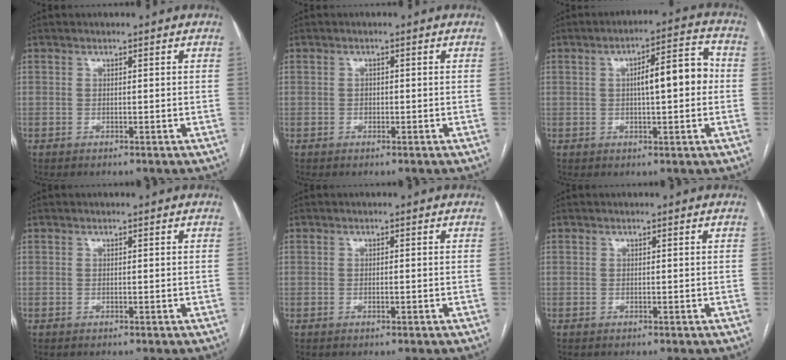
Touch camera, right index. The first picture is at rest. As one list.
[{"total": 0.8, "force": [-0.1, 0.7, 0.4], "torque": [-0.005, 0.002, -0.003]}, {"total": 8.6, "force": [0.5, 2.1, 8.3], "torque": [-0.123, 0.029, 0.007]}, {"total": 0.0}, {"total": 0.6, "force": [-0.1, 0.2, 0.6], "torque": [-0.011, -0.002, -0.001]}, {"total": 0.0}]